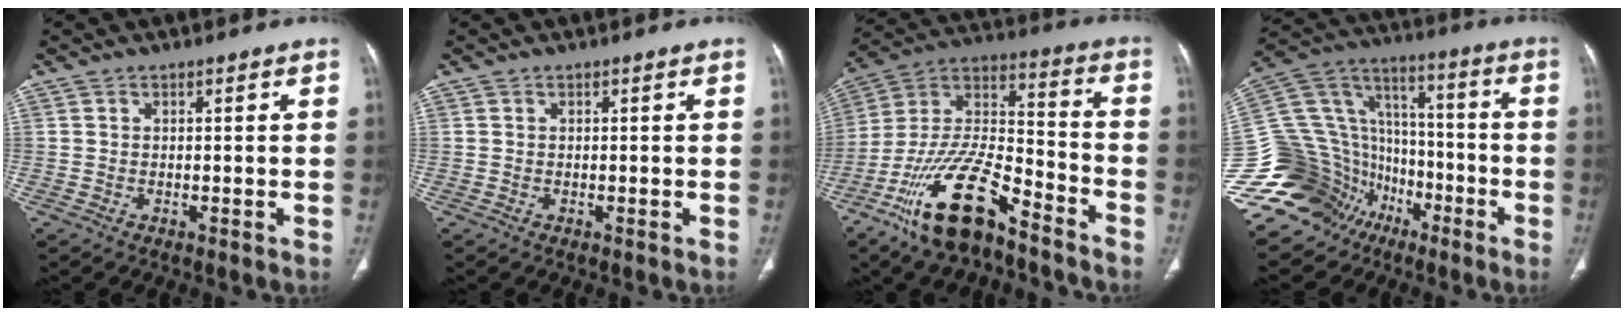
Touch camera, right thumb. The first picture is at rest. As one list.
[{"total": 0.0}, {"total": 19.0, "force": [-12.3, 7.3, 12.5], "torque": [-0.241, 0.078, -0.226]}, {"total": 27.6, "force": [-15.9, 20.0, 10.6], "torque": [-0.243, 0.092, -0.273]}]